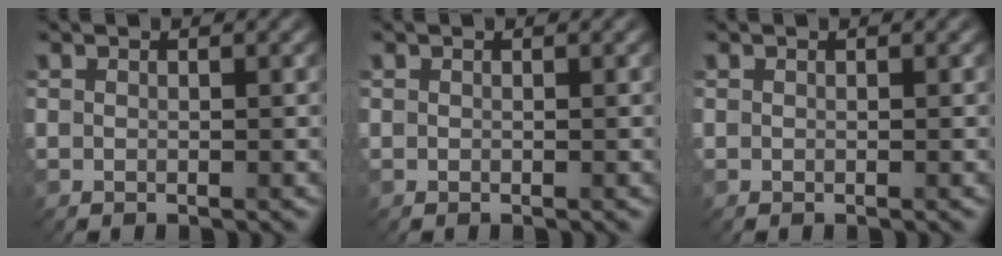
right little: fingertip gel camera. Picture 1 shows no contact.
{"total": 0.0}
{"total": 0.0}